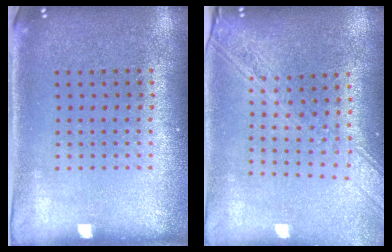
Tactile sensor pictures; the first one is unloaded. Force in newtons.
{"total": 2.2, "press": 1.9, "slide": 1.2}